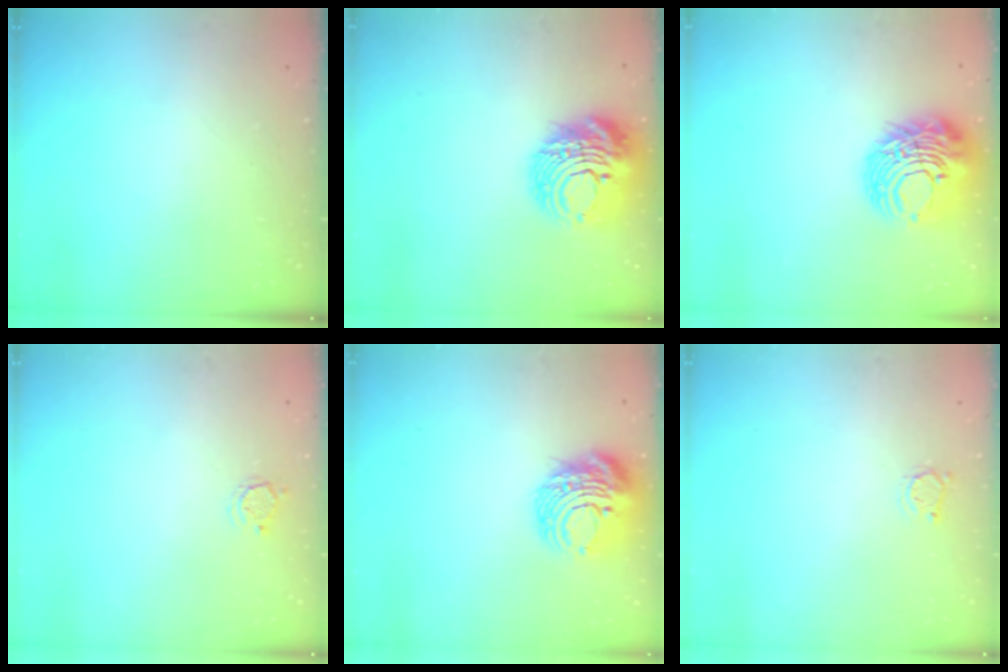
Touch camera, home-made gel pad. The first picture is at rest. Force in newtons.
{"total": 14.7, "press": 14.6, "slide": 1.5}
{"total": 16.2, "press": 16.2, "slide": 1.4}
{"total": 3.3, "press": 3.3, "slide": 0.4}
{"total": 13.0, "press": 12.9, "slide": 1.5}
{"total": 2.8, "press": 2.7, "slide": 0.4}